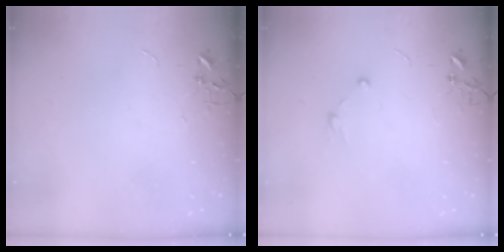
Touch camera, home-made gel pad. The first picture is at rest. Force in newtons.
{"total": 7.3, "press": 7.2, "slide": 1.2}